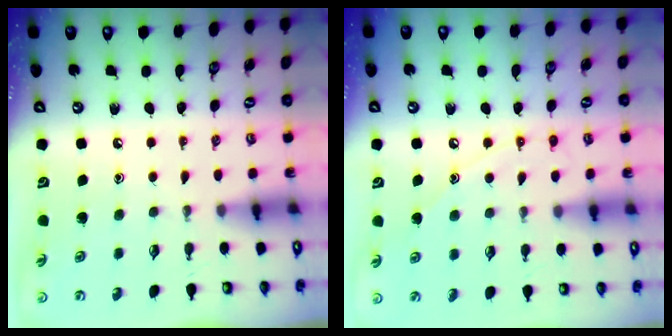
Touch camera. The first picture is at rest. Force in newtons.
{"total": 8.7, "press": 8.7, "slide": 0.9}